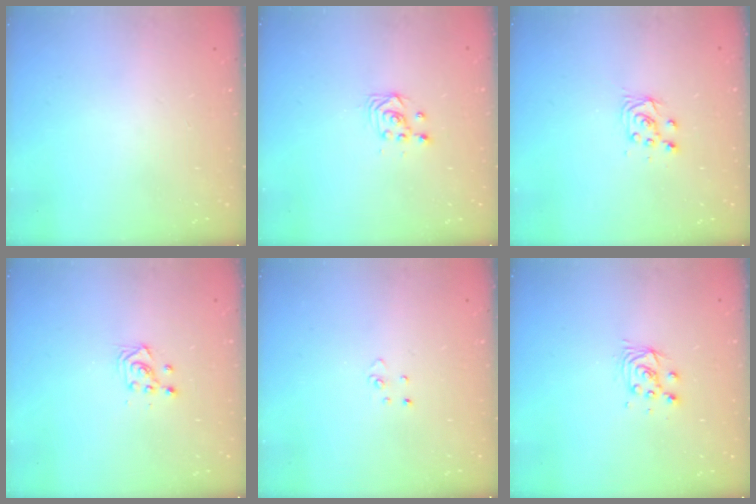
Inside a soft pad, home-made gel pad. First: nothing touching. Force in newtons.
{"total": 3.4, "press": 3.3, "slide": 0.3}
{"total": 6.1, "press": 6.1, "slide": 0.5}
{"total": 3.0, "press": 2.9, "slide": 0.8}
{"total": 2.9, "press": 2.9, "slide": 0.2}
{"total": 5.5, "press": 5.5, "slide": 0.5}